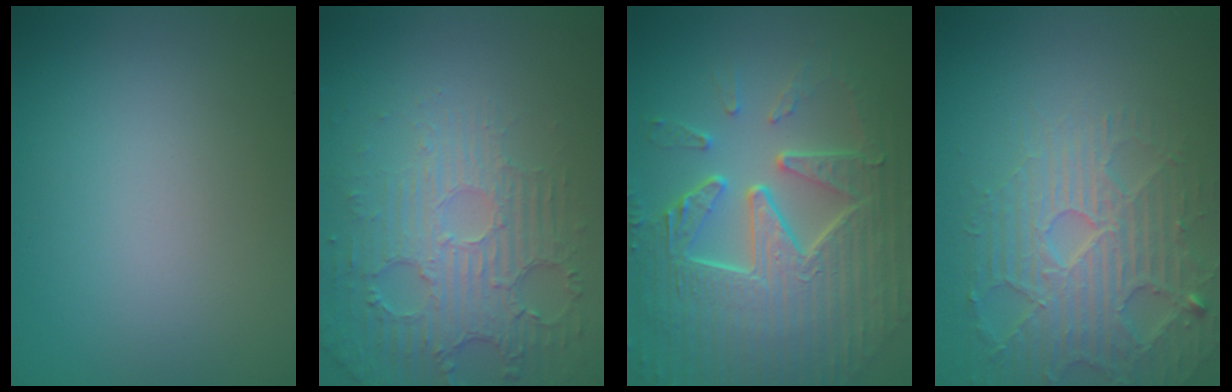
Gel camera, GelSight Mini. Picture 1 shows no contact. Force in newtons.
{"total": 6.2, "press": 3.8, "slide": 4.9}
{"total": 9.4, "press": 6.3, "slide": 6.9}
{"total": 4.5, "press": 4.5, "slide": 0.6}